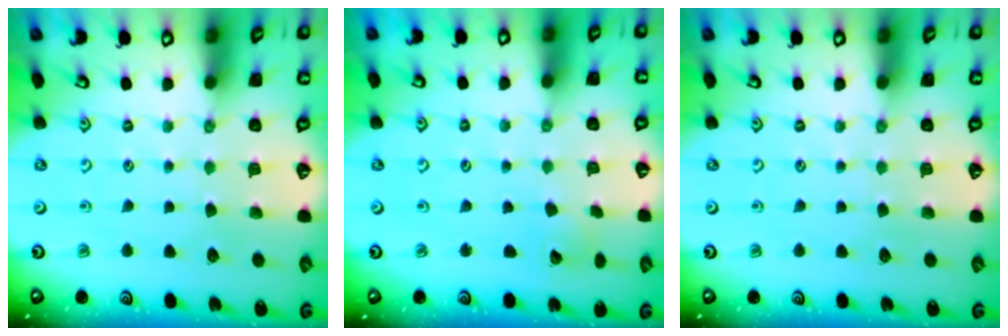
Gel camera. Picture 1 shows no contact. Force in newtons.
{"total": 3.9, "press": 3.9, "slide": 0.3}
{"total": 0.0}